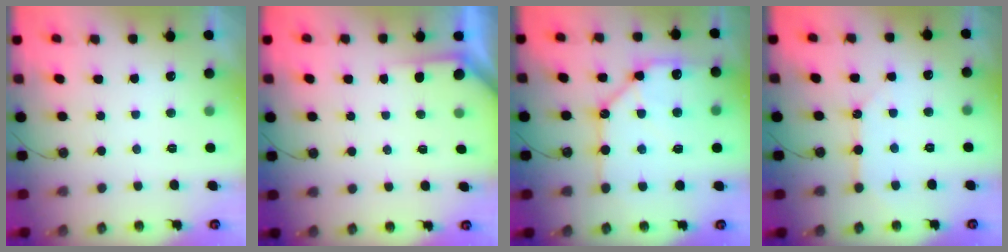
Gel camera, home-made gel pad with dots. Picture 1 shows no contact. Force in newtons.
{"total": 2.7, "press": 2.7, "slide": 0.3}
{"total": 14.9, "press": 14.8, "slide": 1.8}
{"total": 6.6, "press": 6.6, "slide": 0.7}